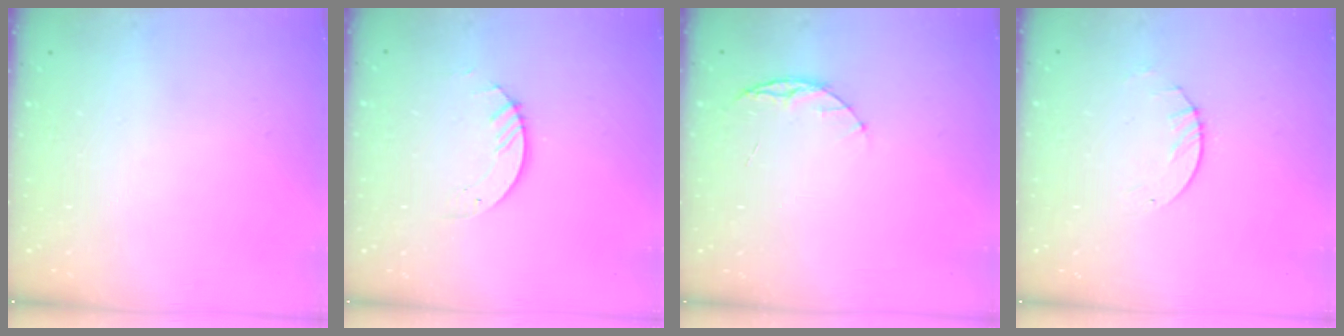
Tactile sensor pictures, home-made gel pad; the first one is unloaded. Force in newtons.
{"total": 2.9, "press": 2.9, "slide": 0.3}
{"total": 5.2, "press": 5.1, "slide": 0.6}
{"total": 2.6, "press": 2.6, "slide": 0.3}